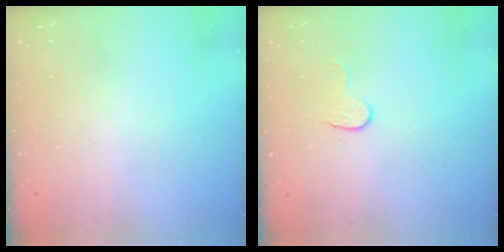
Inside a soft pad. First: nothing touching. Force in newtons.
{"total": 4.6, "press": 4.6, "slide": 0.4}